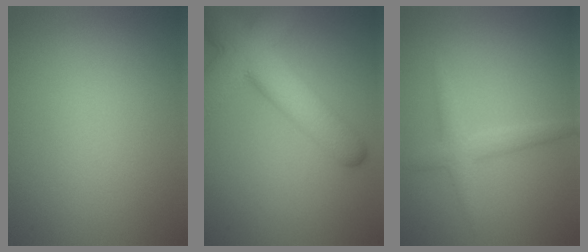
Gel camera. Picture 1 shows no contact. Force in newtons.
{"total": 8.3, "press": 8.3, "slide": 0.4}
{"total": 2.3, "press": 2.3, "slide": 0.1}